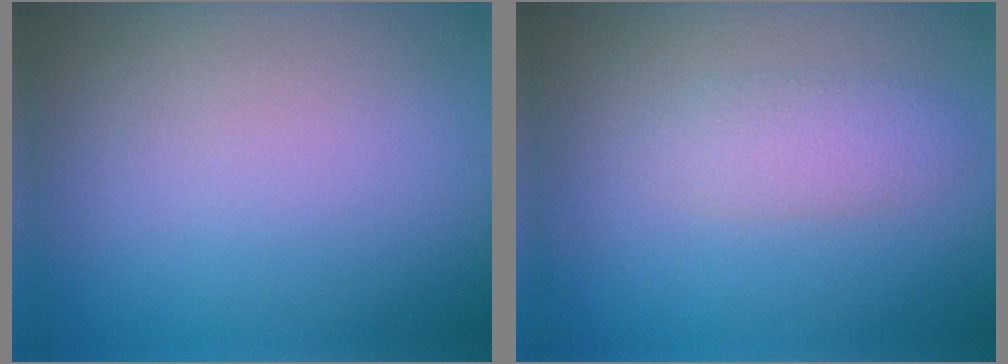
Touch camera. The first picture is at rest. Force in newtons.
{"total": 2.0, "press": 2.0, "slide": 0.0}